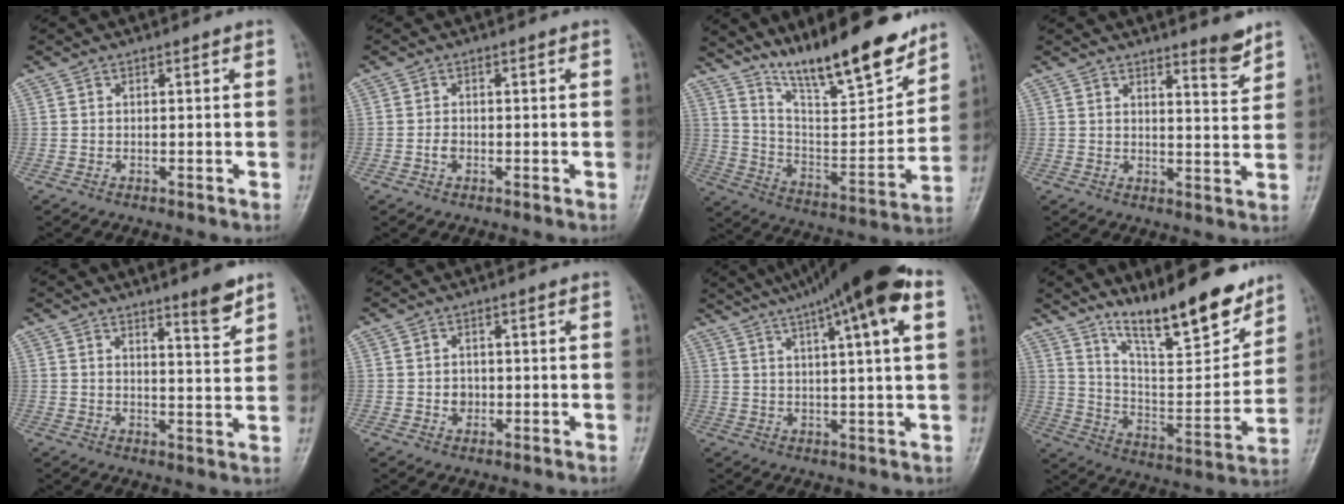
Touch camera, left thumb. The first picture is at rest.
{"total": 1.3, "force": [-0.4, 0.9, 0.8], "torque": [-0.013, 0.002, -0.008]}
{"total": 19.8, "force": [15.6, 3.8, 11.6], "torque": [-0.149, -0.091, 0.271]}
{"total": 4.4, "force": [3.7, 0.5, 2.3], "torque": [-0.025, -0.038, 0.054]}
{"total": 5.5, "force": [4.1, 0.6, 3.6], "torque": [-0.044, -0.037, 0.059]}
{"total": 2.2, "force": [-0.2, 1.9, 1.0], "torque": [-0.003, 0.004, -0.002]}
{"total": 18.3, "force": [9.7, 2.5, 15.3], "torque": [-0.241, 0.017, 0.141]}
{"total": 19.4, "force": [14.5, 4.7, 11.9], "torque": [-0.144, -0.091, 0.249]}